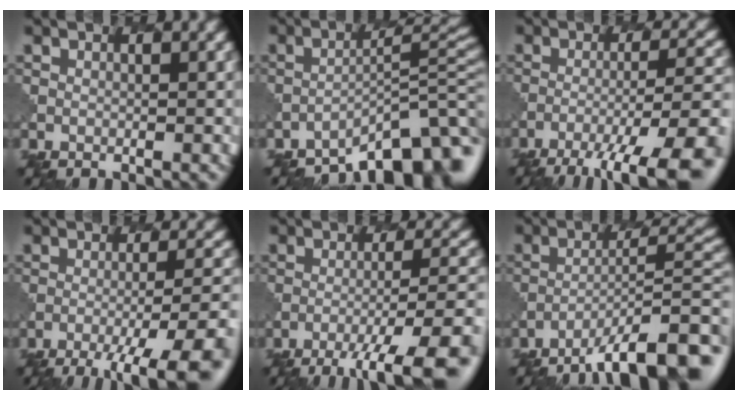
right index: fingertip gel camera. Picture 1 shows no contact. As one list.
[{"total": 9.3, "force": [-7.4, 2.1, 5.2], "torque": [-0.064, 0.011, -0.124]}, {"total": 9.5, "force": [-6.5, 1.9, 6.6], "torque": [-0.115, 0.001, -0.102]}, {"total": 7.8, "force": [-5.0, 1.7, 5.7], "torque": [-0.093, -0.003, -0.078]}, {"total": 9.4, "force": [-6.3, 1.9, 6.7], "torque": [-0.109, 0.004, -0.099]}, {"total": 10.7, "force": [-7.5, 2.4, 7.3], "torque": [-0.109, 0.010, -0.127]}]